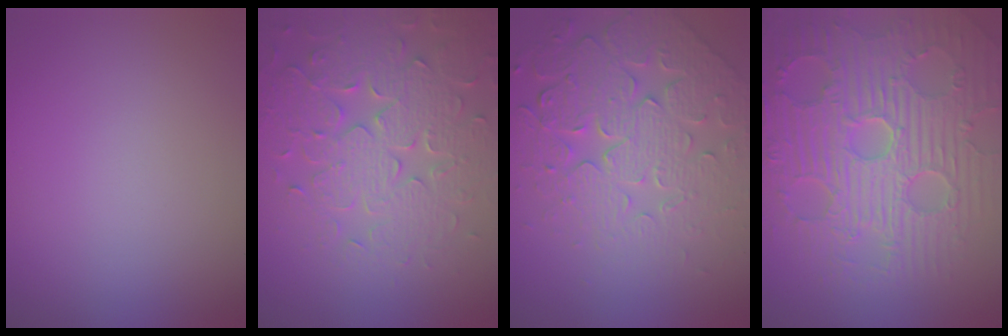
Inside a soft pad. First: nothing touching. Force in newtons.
{"total": 7.1, "press": 5.8, "slide": 4.1}
{"total": 7.8, "press": 5.7, "slide": 5.4}
{"total": 9.3, "press": 6.8, "slide": 6.4}